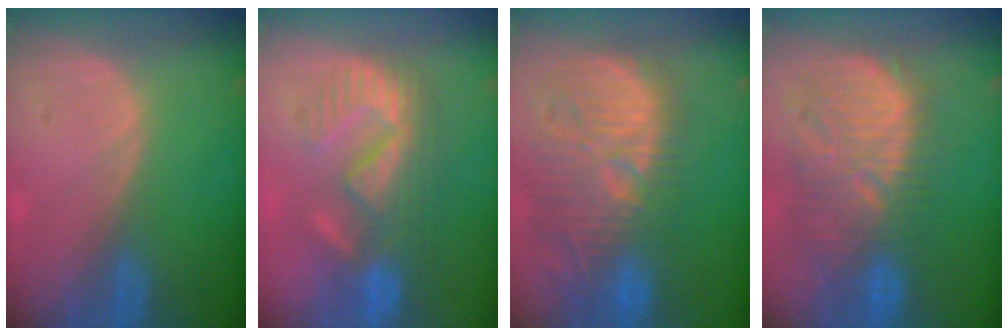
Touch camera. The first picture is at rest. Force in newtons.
{"total": 9.1, "press": 8.9, "slide": 1.9}
{"total": 13.5, "press": 12.5, "slide": 5.0}
{"total": 11.7, "press": 11.1, "slide": 3.8}